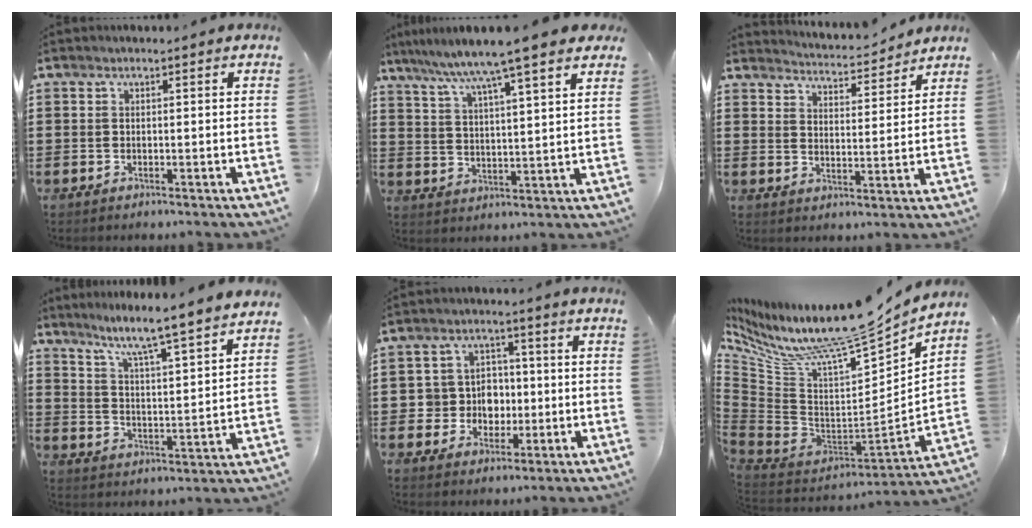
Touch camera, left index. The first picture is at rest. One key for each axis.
{"total": 7.0, "fx": 5.7, "fy": -1.0, "fz": 3.9, "tx": -0.098, "ty": -0.034, "tz": 0.090}
{"total": 3.7, "fx": 3.7, "fy": -0.3, "fz": 0.2, "tx": -0.023, "ty": -0.031, "tz": 0.060}
{"total": 5.8, "fx": 5.1, "fy": -1.3, "fz": 2.6, "tx": -0.073, "ty": -0.052, "tz": 0.074}
{"total": 5.3, "fx": -0.6, "fy": 5.1, "fz": 1.6, "tx": -0.042, "ty": 0.010, "tz": -0.012}
{"total": 11.2, "fx": 9.4, "fy": 1.0, "fz": 6.1, "tx": -0.144, "ty": -0.085, "tz": 0.148}